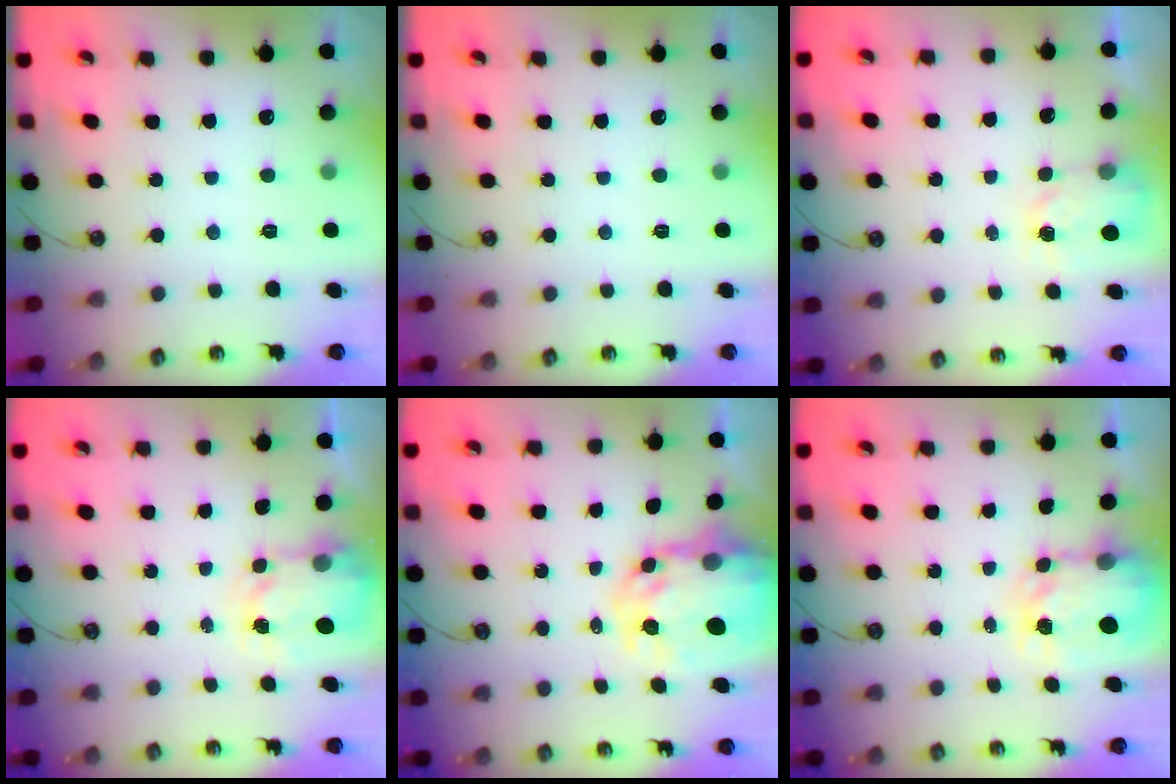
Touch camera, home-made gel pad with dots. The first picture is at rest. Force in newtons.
{"total": 0.0}
{"total": 2.7, "press": 2.7, "slide": 0.4}
{"total": 4.4, "press": 4.4, "slide": 0.2}
{"total": 9.5, "press": 9.4, "slide": 0.9}
{"total": 5.1, "press": 5.1, "slide": 0.6}